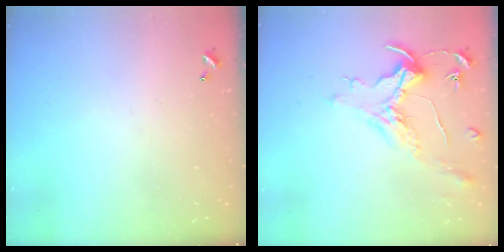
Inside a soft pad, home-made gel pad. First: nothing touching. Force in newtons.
{"total": 1.5, "press": 1.3, "slide": 0.7}